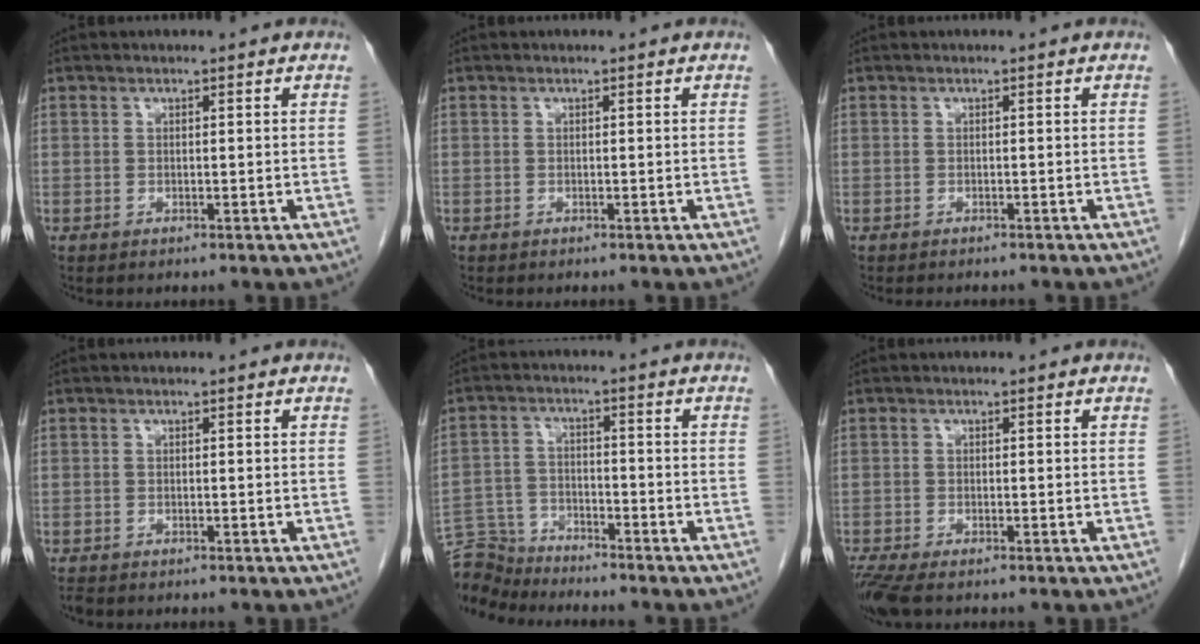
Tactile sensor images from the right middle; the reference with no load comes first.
{"total": 0.0}
{"total": 3.0, "force": [-2.7, 0.8, 1.2], "torque": [-0.016, -0.004, -0.028]}
{"total": 1.0, "force": [-0.9, 0.2, 0.3], "torque": [-0.014, -0.004, -0.017]}
{"total": 8.8, "force": [-8.7, 1.1, 0.4], "torque": [-0.015, 0.003, -0.167]}
{"total": 4.2, "force": [-3.3, 0.8, 2.4], "torque": [-0.052, -0.013, -0.061]}